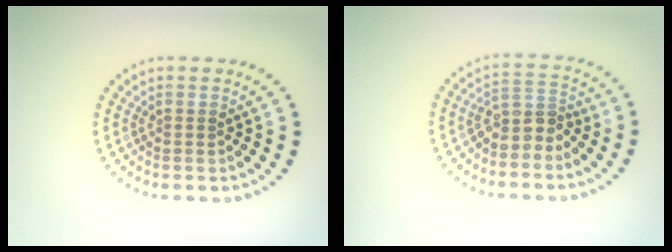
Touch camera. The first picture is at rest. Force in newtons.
{"total": 2.5, "press": 1.9, "slide": 1.7}